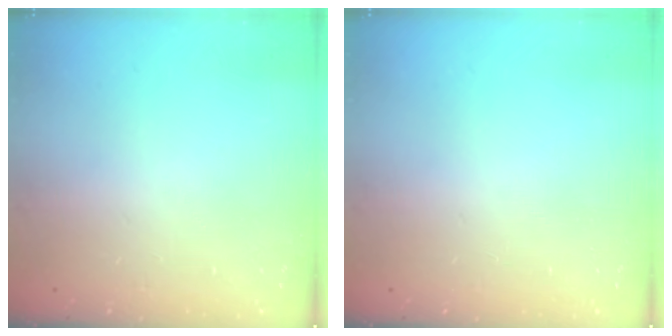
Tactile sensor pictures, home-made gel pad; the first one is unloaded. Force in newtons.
{"total": 0.0}